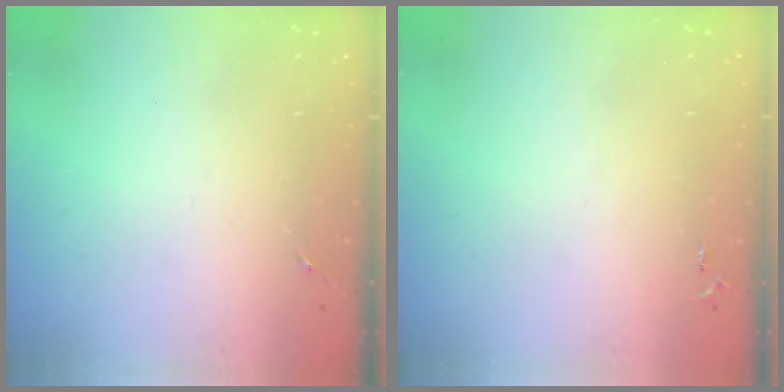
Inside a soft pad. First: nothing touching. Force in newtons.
{"total": 2.6, "press": 2.6, "slide": 0.3}